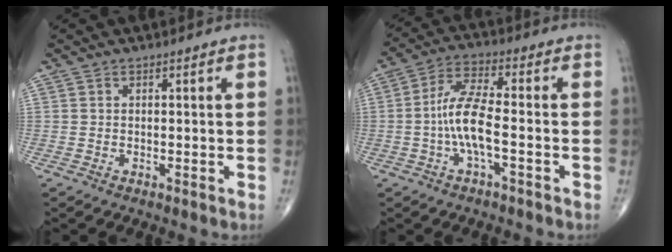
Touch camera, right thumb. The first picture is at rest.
{"total": 8.8, "force": [-1.8, 2.4, 8.2], "torque": [-0.180, 0.027, -0.040]}